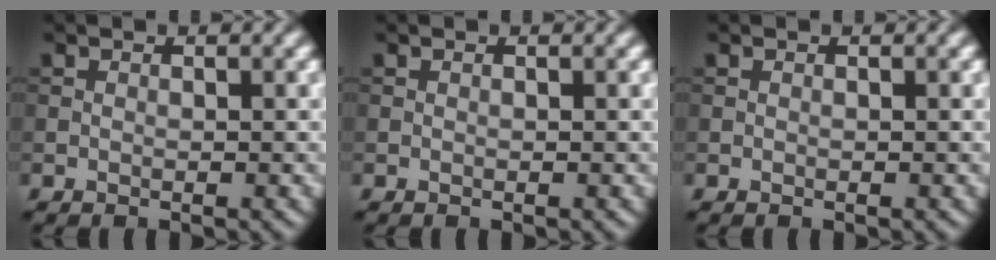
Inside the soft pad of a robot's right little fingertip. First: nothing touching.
{"total": 0.0}
{"total": 0.0}